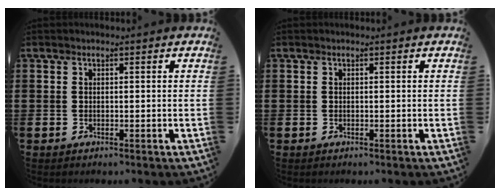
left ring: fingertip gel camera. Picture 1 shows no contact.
{"total": 0.0}